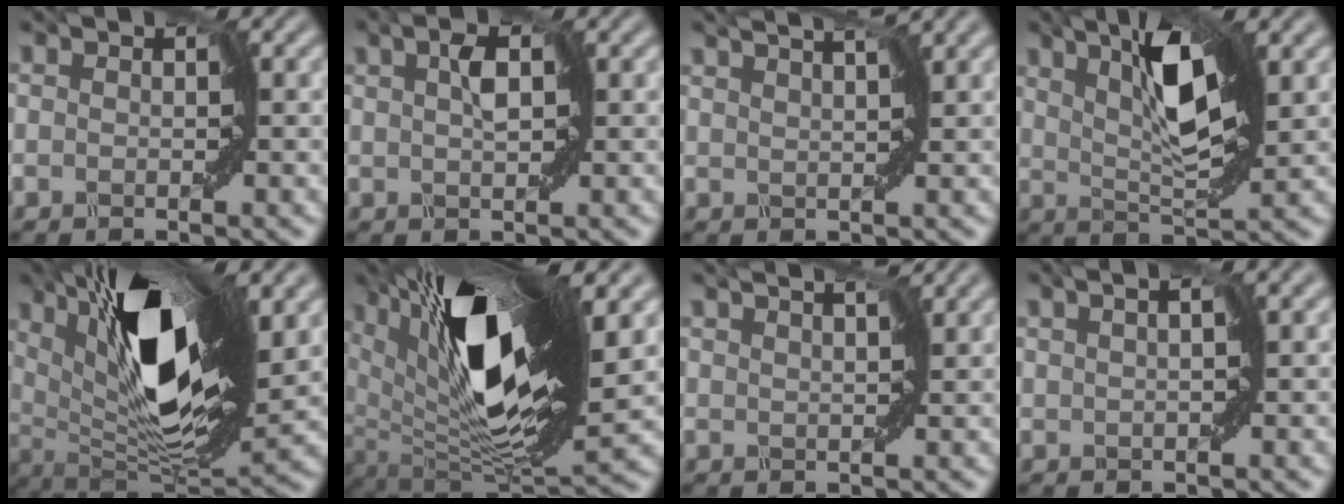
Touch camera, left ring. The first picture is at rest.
{"total": 1.6, "force": [0.9, 0.2, 1.3], "torque": [-0.031, 0.000, 0.021]}
{"total": 2.2, "force": [1.9, -0.4, 1.1], "torque": [-0.027, 0.005, 0.028]}
{"total": 5.1, "force": [2.9, 0.2, 4.2], "torque": [-0.080, -0.001, 0.059]}
{"total": 11.8, "force": [5.2, 3.3, 10.1], "torque": [-0.165, -0.006, 0.094]}
{"total": 13.2, "force": [5.5, 3.8, 11.4], "torque": [-0.205, -0.006, 0.103]}
{"total": 1.6, "force": [1.5, -0.3, 0.6], "torque": [-0.023, 0.002, 0.023]}
{"total": 0.9, "force": [0.4, -0.8, 0.2], "torque": [-0.014, -0.004, 0.016]}